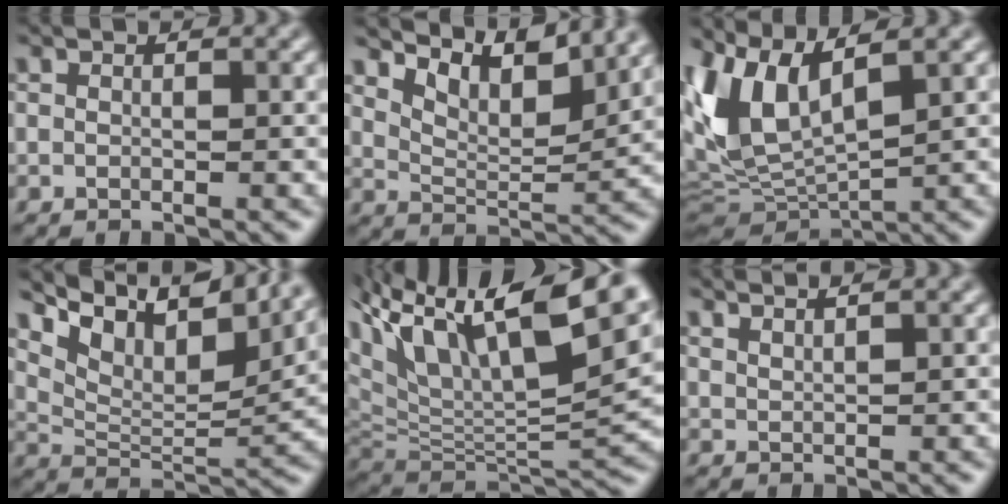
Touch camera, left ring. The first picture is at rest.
{"total": 6.1, "force": [4.4, 2.0, 3.7], "torque": [-0.072, 0.009, 0.076]}
{"total": 9.2, "force": [2.7, 4.5, 7.6], "torque": [-0.192, 0.011, 0.055]}
{"total": 10.6, "force": [7.2, 4.3, 6.5], "torque": [-0.115, 0.025, 0.129]}
{"total": 15.6, "force": [7.4, 6.3, 12.2], "torque": [-0.239, 0.049, 0.131]}
{"total": 2.4, "force": [2.0, 0.7, 1.1], "torque": [-0.001, 0.027, 0.011]}